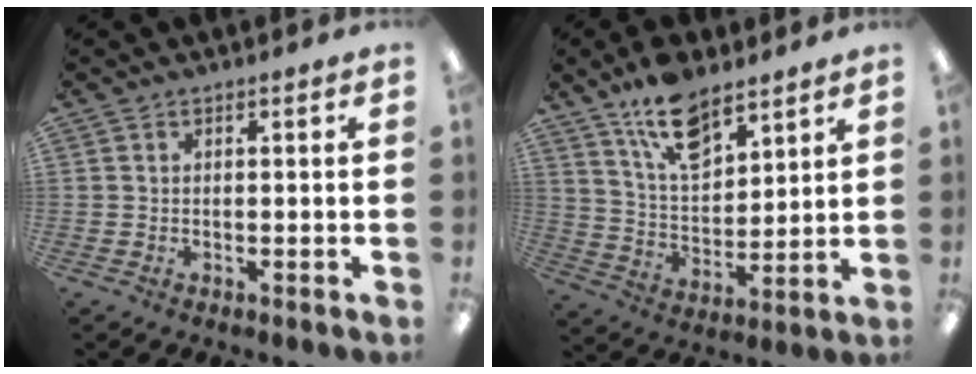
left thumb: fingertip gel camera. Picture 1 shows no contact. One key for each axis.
{"total": 13.4, "fx": 9.4, "fy": 6.4, "fz": 7.1, "tx": -0.121, "ty": -0.042, "tz": 0.171}